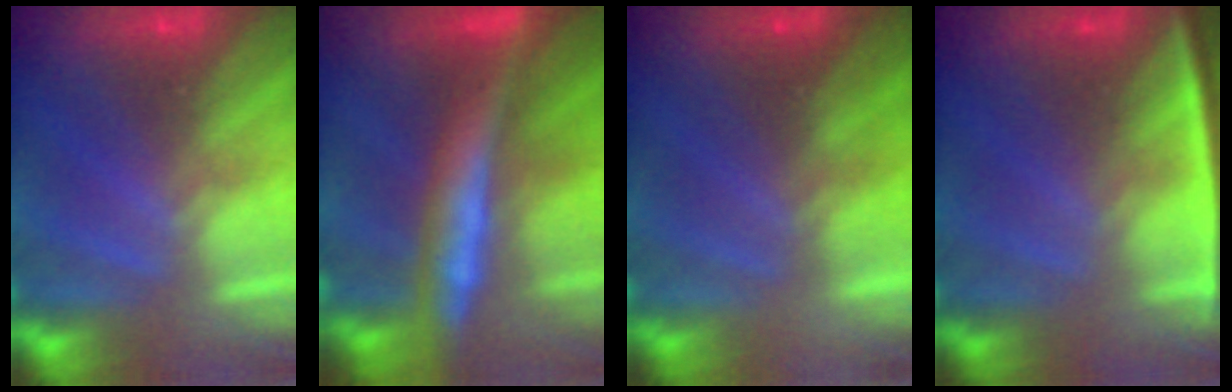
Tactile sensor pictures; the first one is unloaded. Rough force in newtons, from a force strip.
{"total": 8.5}
{"total": 1.7}
{"total": 2.4}